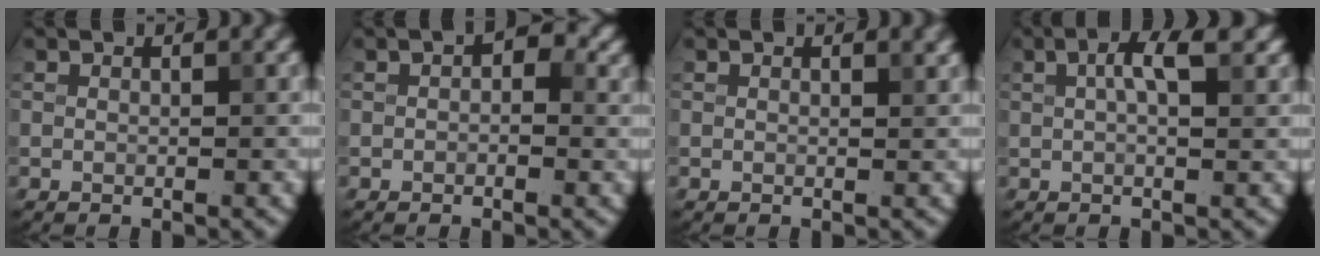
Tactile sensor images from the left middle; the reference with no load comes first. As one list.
[{"total": 2.7, "force": [0.4, 1.7, 2.1], "torque": [-0.016, 0.004, -0.001]}, {"total": 0.7, "force": [0.5, 0.2, 0.5], "torque": [-0.004, 0.000, 0.008]}, {"total": 4.1, "force": [1.4, 1.6, 3.5], "torque": [-0.064, 0.009, 0.020]}]